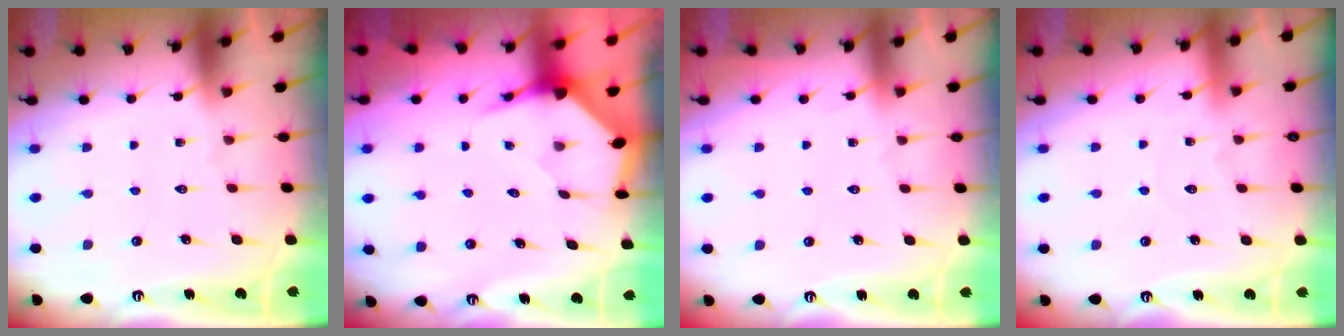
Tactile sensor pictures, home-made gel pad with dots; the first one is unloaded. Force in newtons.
{"total": 3.5, "press": 3.4, "slide": 0.5}
{"total": 2.6, "press": 2.6, "slide": 0.4}
{"total": 2.8, "press": 2.8, "slide": 0.3}